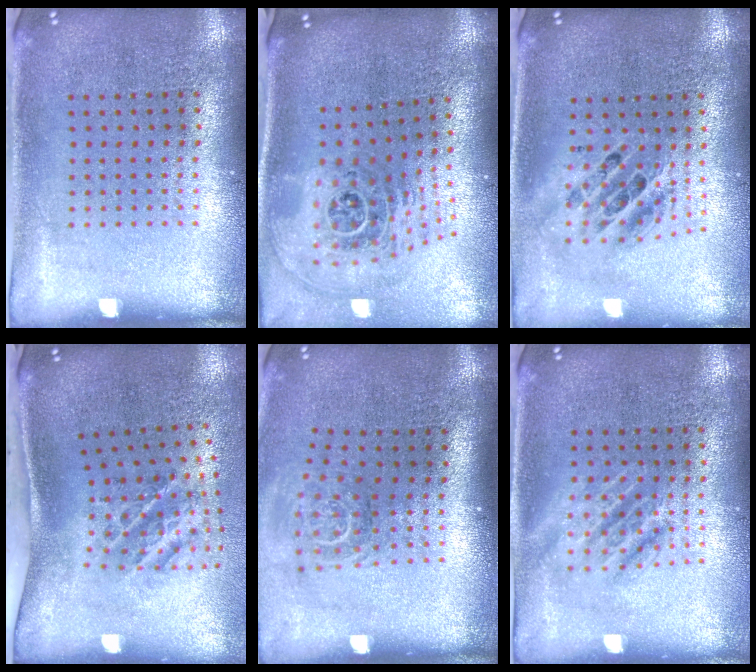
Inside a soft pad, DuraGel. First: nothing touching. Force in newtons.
{"total": 2.6, "press": 1.8, "slide": 1.9}
{"total": 1.8, "press": 1.4, "slide": 1.1}
{"total": 1.8, "press": 1.2, "slide": 1.3}
{"total": 1.7, "press": 1.2, "slide": 1.2}
{"total": 1.2, "press": 1.2, "slide": 0.2}